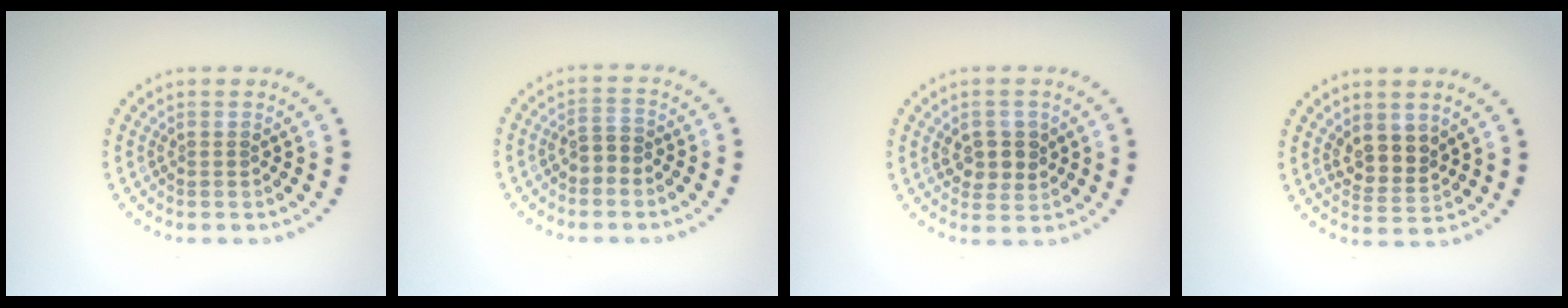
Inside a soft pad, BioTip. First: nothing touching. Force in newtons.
{"total": 1.9, "press": 1.8, "slide": 0.7}
{"total": 2.9, "press": 2.8, "slide": 0.8}
{"total": 3.0, "press": 2.6, "slide": 1.4}